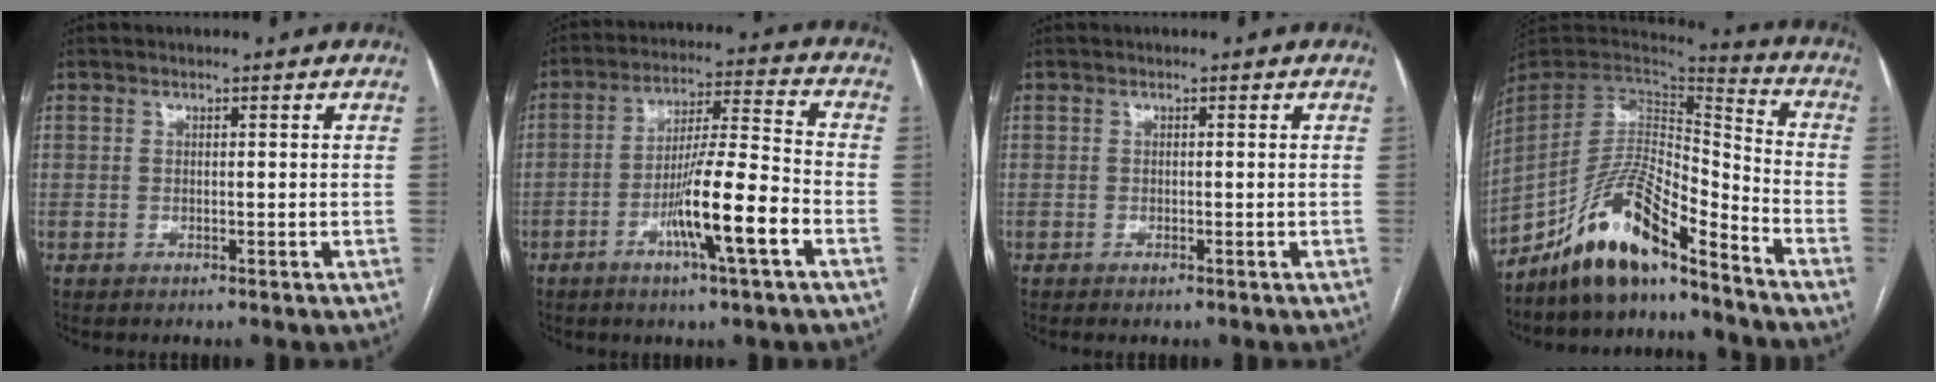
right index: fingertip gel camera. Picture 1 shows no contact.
{"total": 12.0, "force": [-4.8, 0.2, 11.0], "torque": [-0.193, 0.000, -0.083]}
{"total": 0.6, "force": [-0.5, 0.1, 0.4], "torque": [-0.010, -0.002, -0.005]}
{"total": 14.4, "force": [-11.4, 2.4, 8.4], "torque": [-0.157, 0.021, -0.205]}